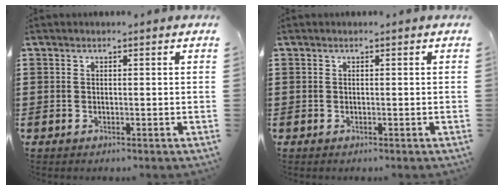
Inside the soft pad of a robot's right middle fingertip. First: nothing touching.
{"total": 0.0}